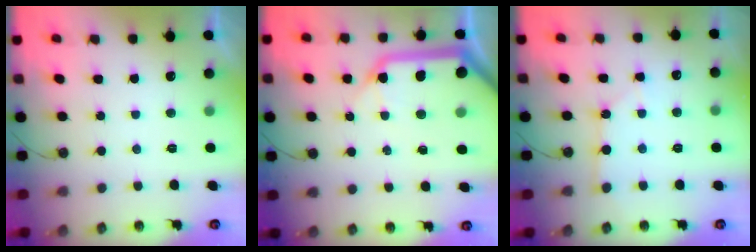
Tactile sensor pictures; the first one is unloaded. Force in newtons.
{"total": 17.0, "press": 16.8, "slide": 2.6}
{"total": 2.9, "press": 2.9, "slide": 0.4}